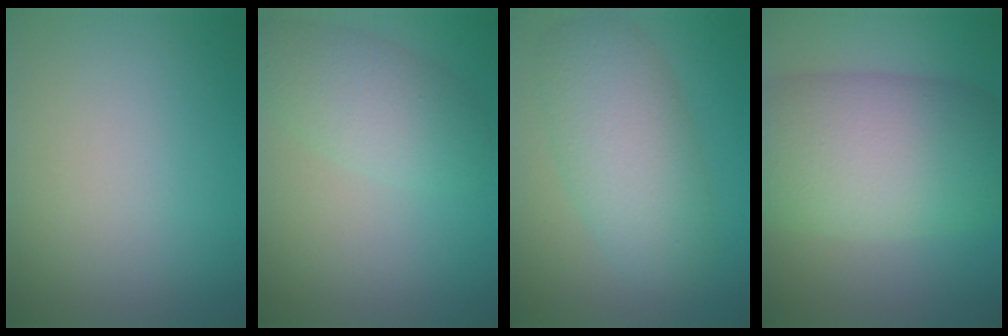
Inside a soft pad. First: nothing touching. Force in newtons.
{"total": 4.3, "press": 4.3, "slide": 0.1}
{"total": 6.5, "press": 6.5, "slide": 0.3}
{"total": 11.2, "press": 11.2, "slide": 0.4}